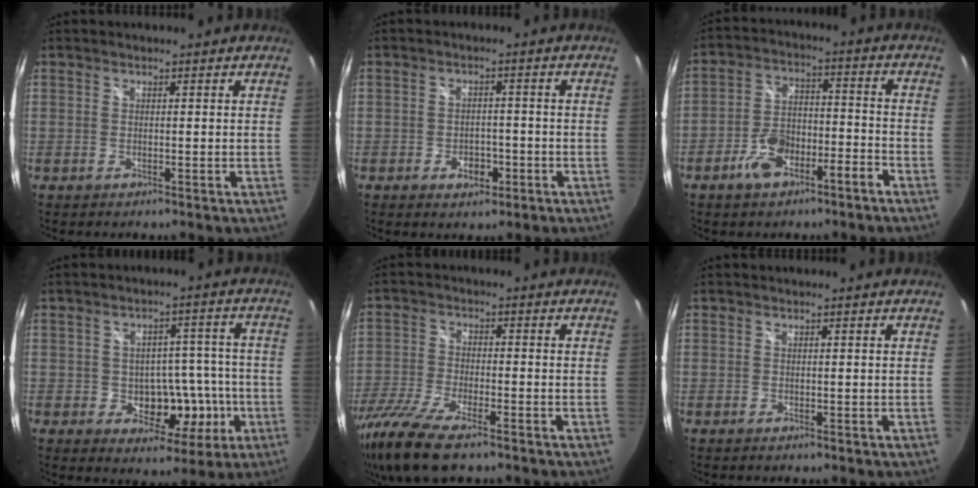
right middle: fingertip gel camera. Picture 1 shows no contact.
{"total": 4.2, "force": [-2.0, 2.9, 2.3], "torque": [-0.043, 0.002, -0.023]}
{"total": 9.5, "force": [-6.1, 4.2, 5.9], "torque": [-0.117, 0.018, -0.094]}
{"total": 9.6, "force": [-2.7, 7.4, 5.5], "torque": [-0.078, 0.015, -0.023]}
{"total": 13.9, "force": [-10.0, 3.8, 8.9], "torque": [-0.205, -0.048, -0.196]}
{"total": 0.0}